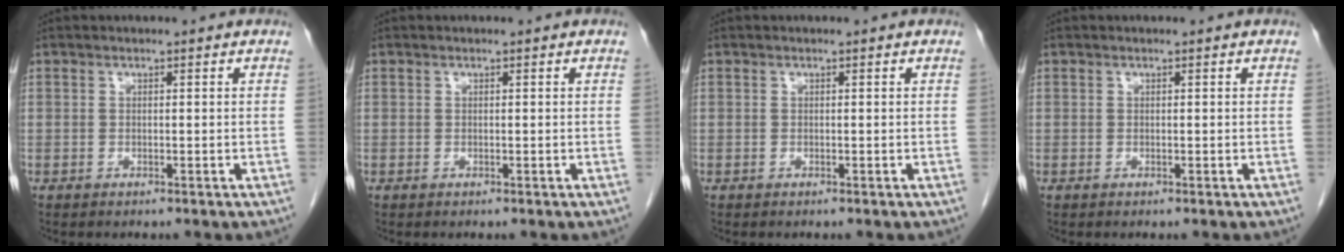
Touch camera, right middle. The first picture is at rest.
{"total": 0.0}
{"total": 0.0}
{"total": 0.0}